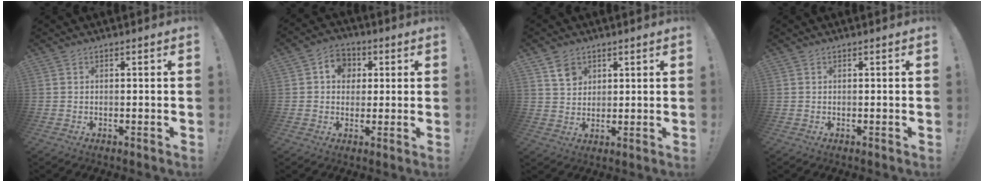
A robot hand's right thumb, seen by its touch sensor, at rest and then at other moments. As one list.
[{"total": 7.7, "force": [1.7, 6.8, 3.1], "torque": [-0.044, 0.002, 0.034]}, {"total": 5.7, "force": [3.5, 4.2, 1.5], "torque": [-0.006, -0.023, 0.064]}, {"total": 0.0}]